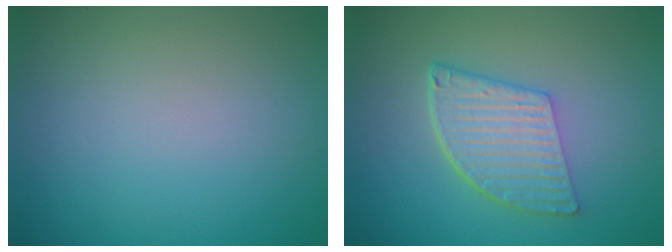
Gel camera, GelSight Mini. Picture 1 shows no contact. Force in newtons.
{"total": 6.1, "press": 4.3, "slide": 4.3}